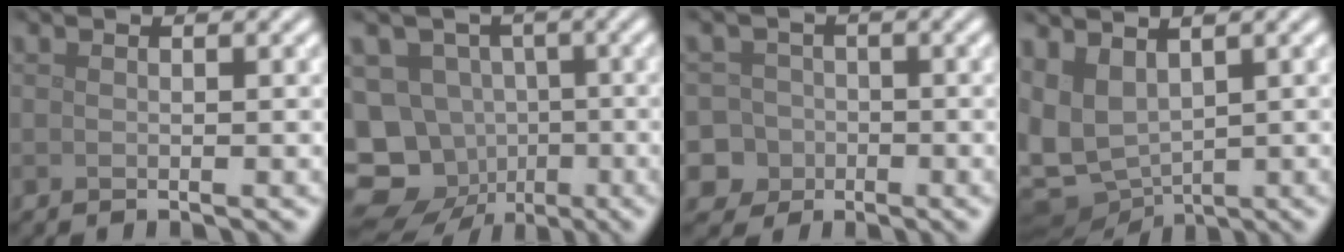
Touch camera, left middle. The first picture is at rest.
{"total": 15.7, "force": [-7.0, 13.2, 4.7], "torque": [-0.118, -0.024, -0.114]}
{"total": 6.4, "force": [-2.4, 5.8, 1.0], "torque": [-0.010, 0.005, -0.070]}
{"total": 6.7, "force": [0.7, 4.5, 5.0], "torque": [-0.116, -0.015, 0.029]}